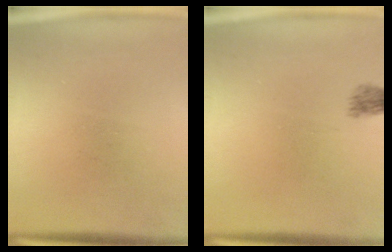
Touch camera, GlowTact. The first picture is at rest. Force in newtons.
{"total": 1.8}